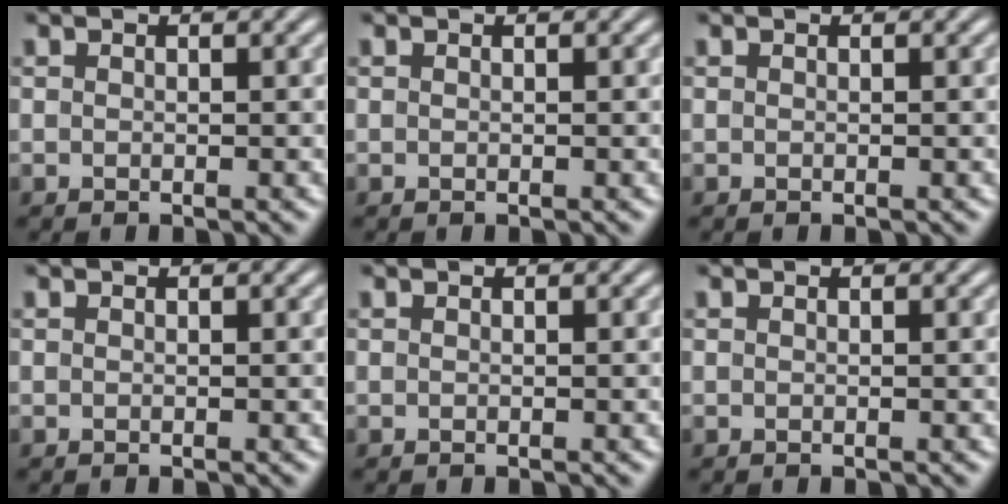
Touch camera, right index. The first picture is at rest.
{"total": 0.0}
{"total": 0.0}
{"total": 0.0}
{"total": 0.0}
{"total": 0.0}